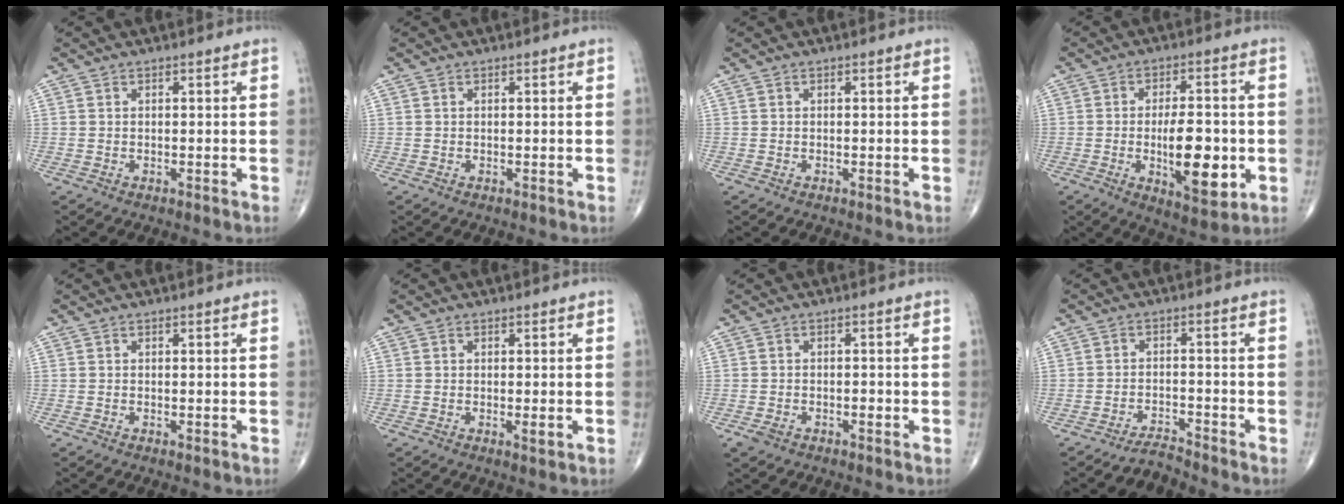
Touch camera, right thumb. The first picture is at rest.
{"total": 0.0}
{"total": 0.0}
{"total": 13.0, "force": [-2.4, 5.3, 11.6], "torque": [-0.163, 0.000, -0.026]}
{"total": 0.0}
{"total": 1.2, "force": [-0.2, 0.3, 1.2], "torque": [-0.019, -0.005, -0.004]}
{"total": 2.4, "force": [-1.1, 1.6, 1.4], "torque": [-0.024, 0.007, -0.013]}
{"total": 3.5, "force": [-3.5, -0.3, -0.1], "torque": [-0.003, 0.023, -0.064]}